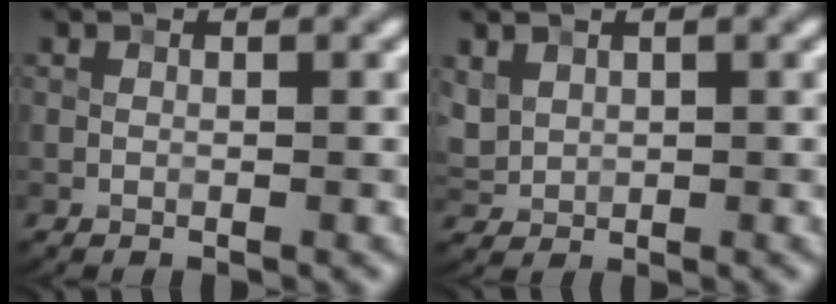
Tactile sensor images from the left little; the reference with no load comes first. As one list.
[{"total": 2.0, "force": [0.9, 1.5, 0.9], "torque": [-0.021, -0.001, 0.024]}]